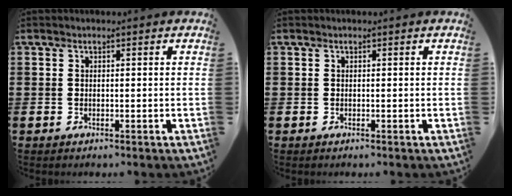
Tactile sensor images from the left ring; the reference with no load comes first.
{"total": 0.0}